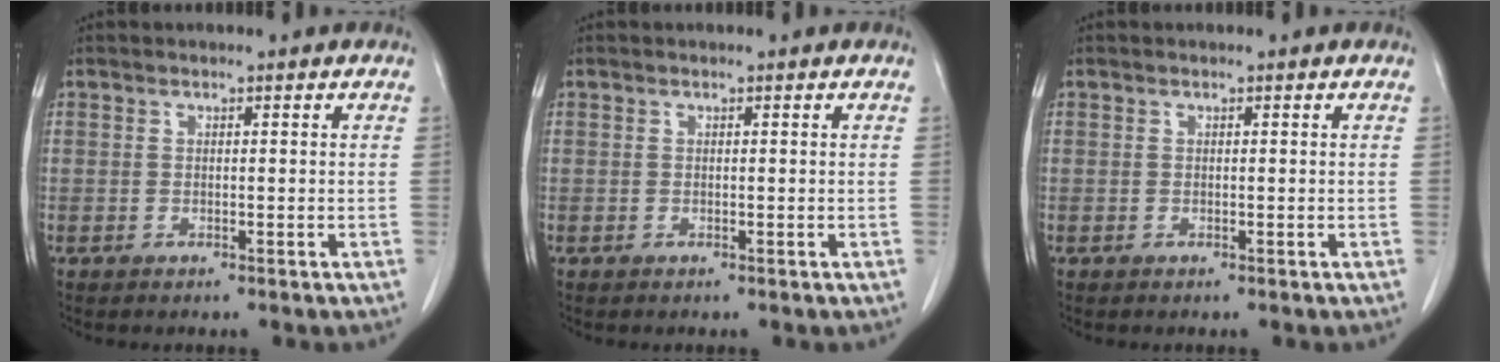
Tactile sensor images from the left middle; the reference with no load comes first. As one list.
[{"total": 0.0}, {"total": 0.0}]